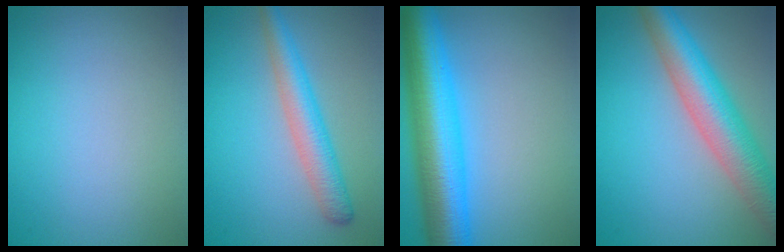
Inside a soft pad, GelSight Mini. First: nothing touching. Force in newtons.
{"total": 4.1, "press": 4.1, "slide": 0.1}
{"total": 9.1, "press": 9.1, "slide": 0.2}
{"total": 7.9, "press": 7.9, "slide": 0.4}